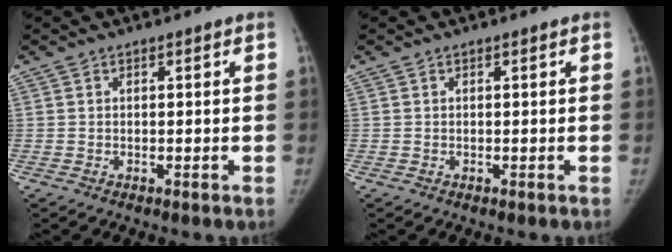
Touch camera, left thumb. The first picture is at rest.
{"total": 0.0}